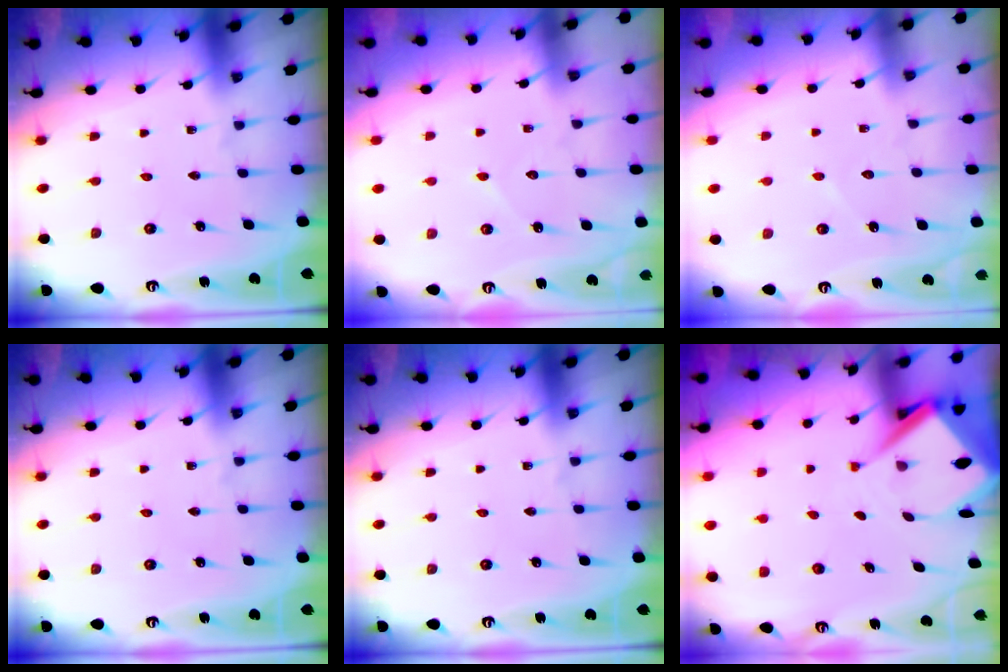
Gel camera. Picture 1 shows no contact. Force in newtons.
{"total": 4.9, "press": 4.9, "slide": 0.6}
{"total": 4.5, "press": 4.5, "slide": 0.4}
{"total": 0.0}
{"total": 0.0}
{"total": 8.4, "press": 8.3, "slide": 0.7}